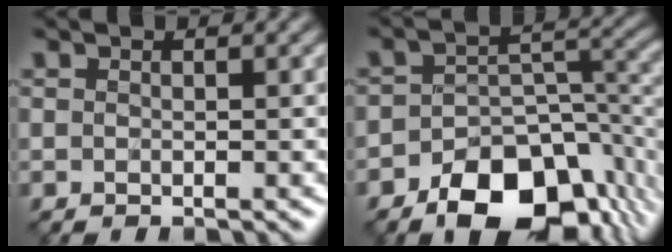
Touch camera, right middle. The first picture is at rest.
{"total": 10.7, "force": [-6.6, 5.6, 6.3], "torque": [-0.087, -0.010, -0.106]}